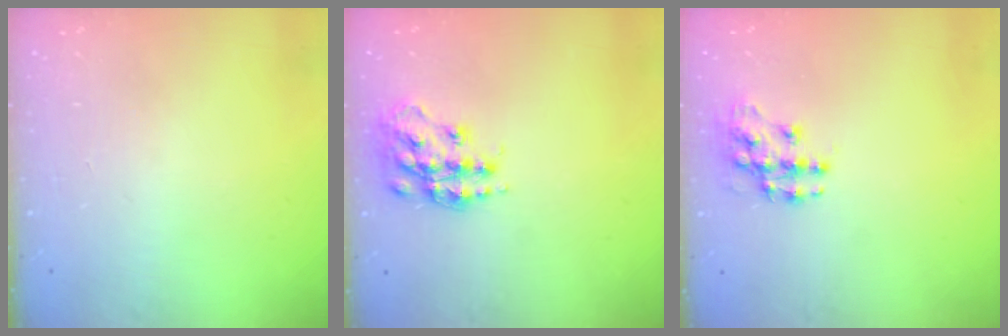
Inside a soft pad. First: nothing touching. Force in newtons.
{"total": 14.7, "press": 14.7, "slide": 0.9}
{"total": 10.9, "press": 10.9, "slide": 0.8}